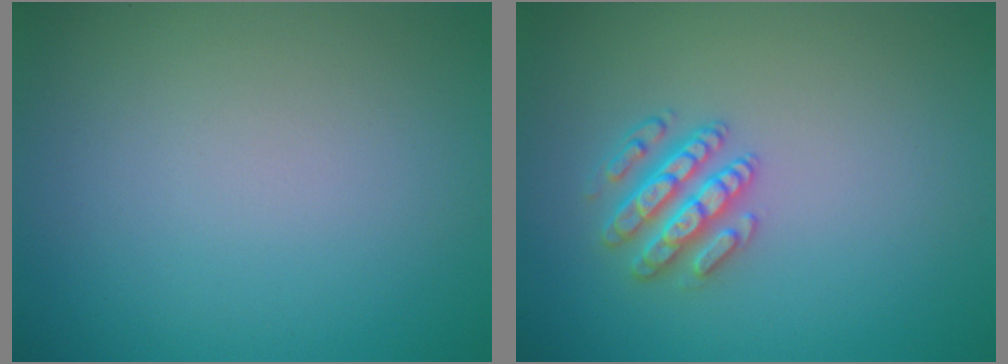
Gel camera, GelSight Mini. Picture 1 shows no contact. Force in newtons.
{"total": 2.9, "press": 2.9, "slide": 0.7}